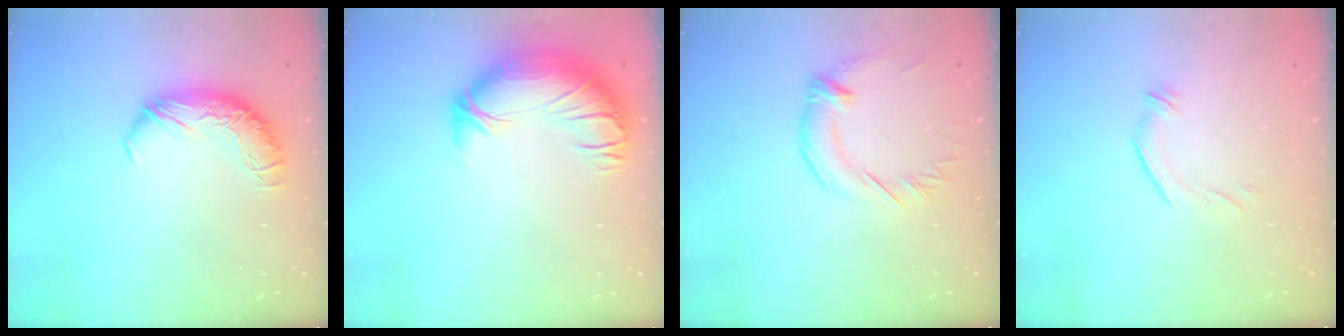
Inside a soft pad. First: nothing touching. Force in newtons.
{"total": 3.7, "press": 1.9, "slide": 3.2}
{"total": 1.3, "press": 1.1, "slide": 0.7}
{"total": 4.7, "press": 4.5, "slide": 1.4}